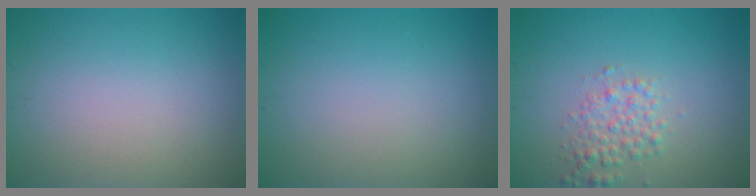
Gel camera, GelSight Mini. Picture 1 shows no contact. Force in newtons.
{"total": 0.0}
{"total": 2.4, "press": 2.4, "slide": 0.1}